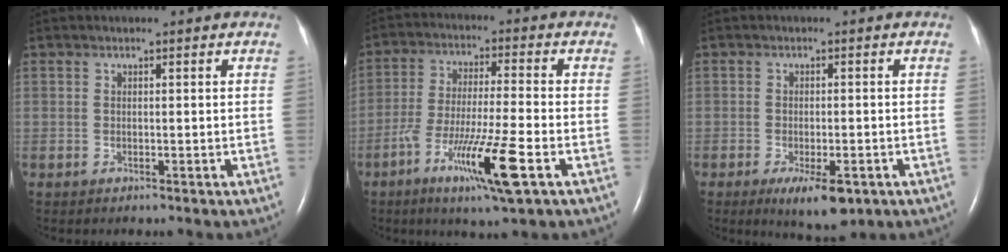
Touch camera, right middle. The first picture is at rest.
{"total": 11.9, "force": [-5.6, 0.0, 10.6], "torque": [-0.202, -0.022, -0.099]}
{"total": 6.3, "force": [-3.4, 1.9, 5.0], "torque": [-0.081, -0.012, -0.044]}